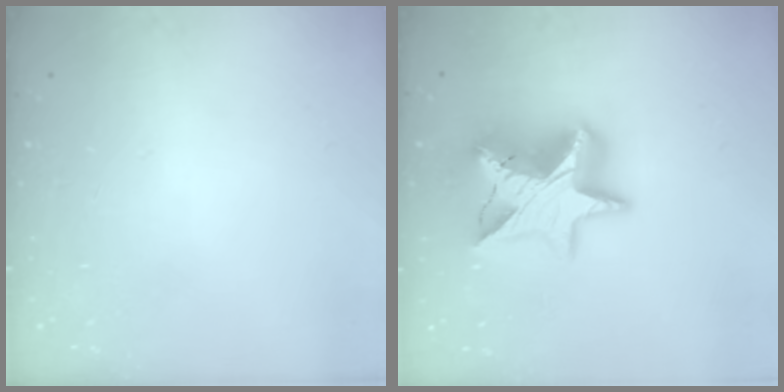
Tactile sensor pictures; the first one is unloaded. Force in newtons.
{"total": 18.1, "press": 18.1, "slide": 1.4}